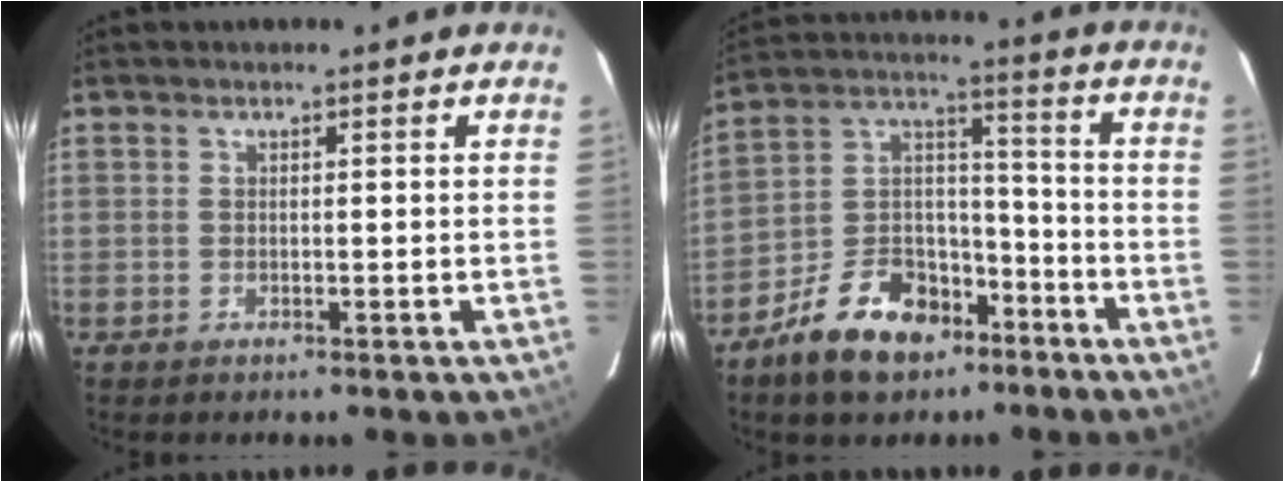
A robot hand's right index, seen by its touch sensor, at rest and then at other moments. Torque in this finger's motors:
{"motor_torque": [1.13, -1.01, 0.90, 0.14]}